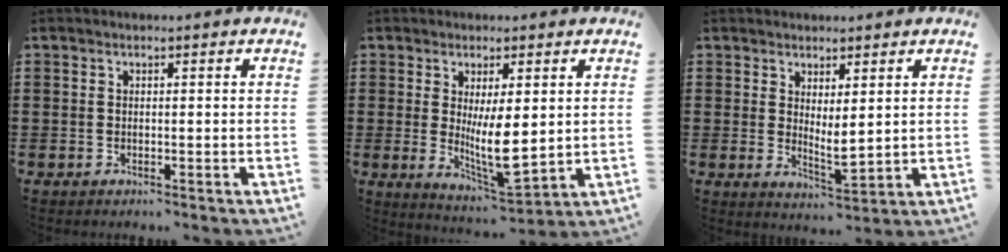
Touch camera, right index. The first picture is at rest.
{"total": 7.6, "force": [-0.1, 2.3, 7.3], "torque": [-0.136, -0.017, -0.001]}
{"total": 3.2, "force": [1.2, 0.8, 2.9], "torque": [-0.048, -0.007, 0.023]}